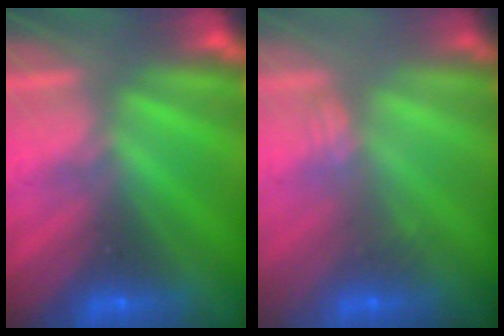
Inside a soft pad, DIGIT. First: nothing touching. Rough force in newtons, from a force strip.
{"total": 2.4}